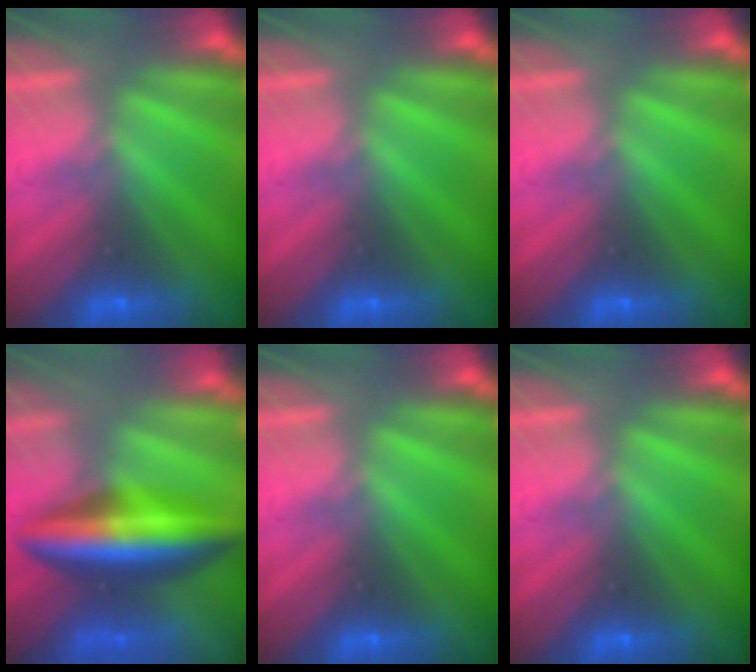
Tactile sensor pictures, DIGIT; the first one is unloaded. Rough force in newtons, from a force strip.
{"total": 0.0}
{"total": 0.0}
{"total": 6.3}
{"total": 0.0}
{"total": 0.0}